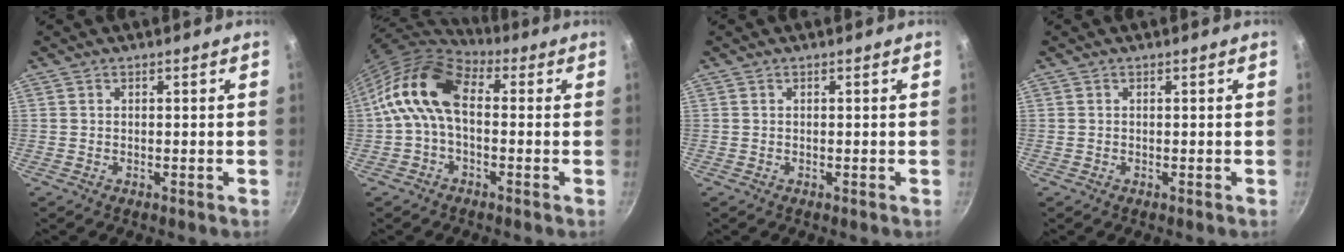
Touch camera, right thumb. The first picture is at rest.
{"total": 11.9, "force": [0.4, 7.3, 9.4], "torque": [-0.162, 0.034, -0.013]}
{"total": 0.0}
{"total": 0.0}